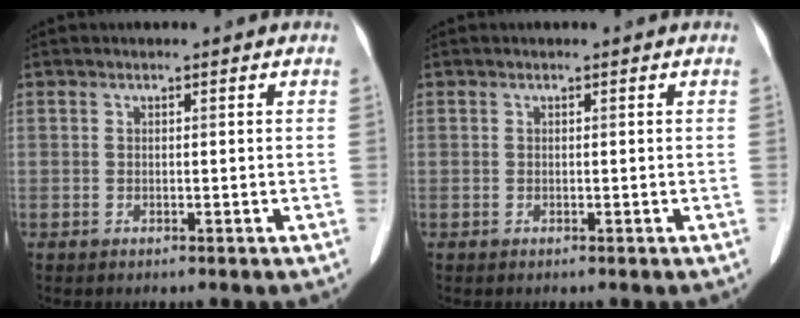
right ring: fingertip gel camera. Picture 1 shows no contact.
{"total": 0.0}